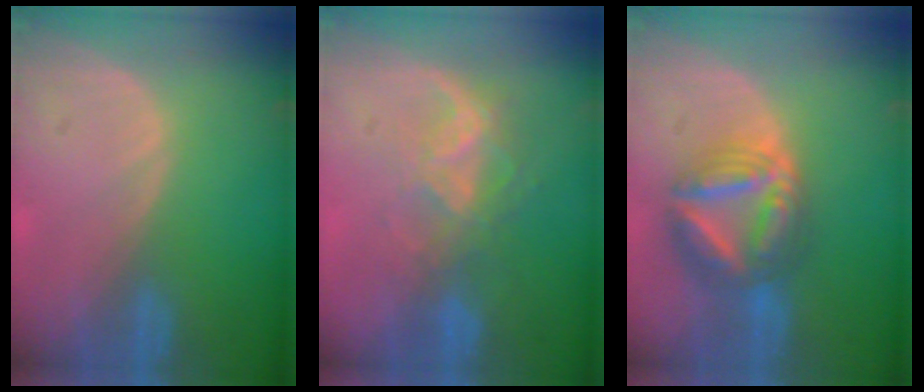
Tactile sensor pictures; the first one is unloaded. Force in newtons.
{"total": 6.7, "press": 6.0, "slide": 2.9}
{"total": 9.0, "press": 8.9, "slide": 0.9}